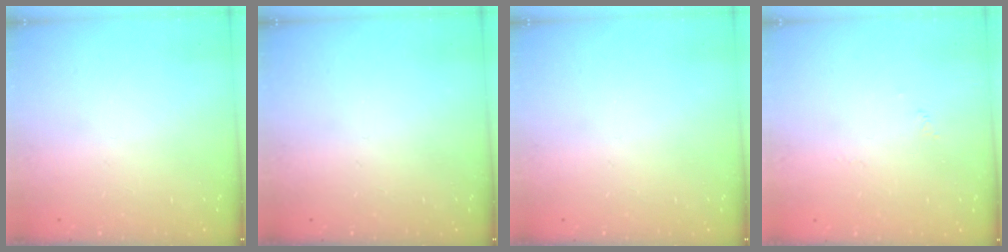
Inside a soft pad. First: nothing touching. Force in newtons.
{"total": 0.0}
{"total": 0.0}
{"total": 1.7, "press": 1.6, "slide": 0.4}